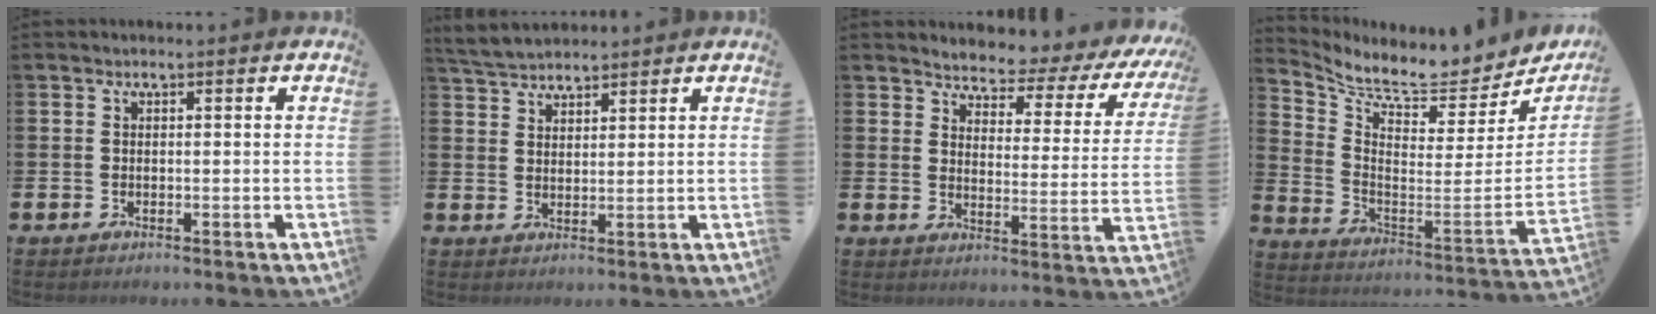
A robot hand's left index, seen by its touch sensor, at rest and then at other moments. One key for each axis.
{"total": 4.0, "fx": 3.9, "fy": 0.6, "fz": 0.3, "tx": -0.019, "ty": -0.015, "tz": 0.073}
{"total": 3.7, "fx": 3.5, "fy": 1.1, "fz": 0.7, "tx": -0.027, "ty": -0.039, "tz": 0.047}
{"total": 7.6, "fx": 7.2, "fy": 1.5, "fz": 1.8, "tx": -0.053, "ty": -0.083, "tz": 0.116}